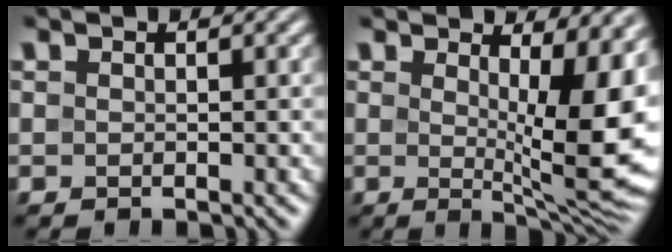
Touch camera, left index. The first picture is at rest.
{"total": 11.2, "force": [1.8, 3.6, 10.5], "torque": [-0.120, -0.011, 0.029]}